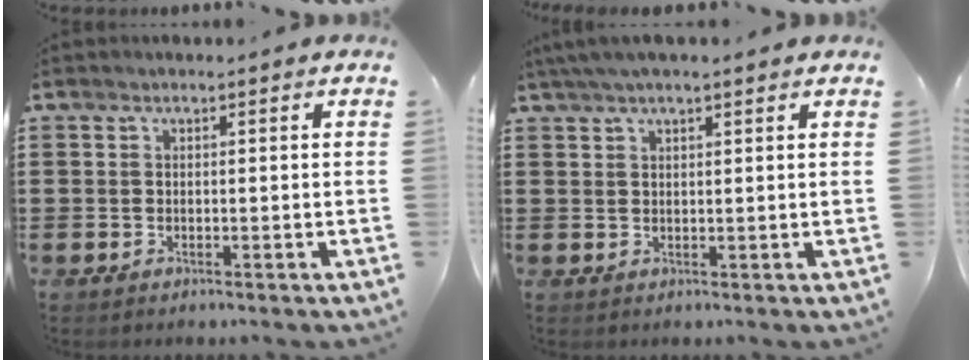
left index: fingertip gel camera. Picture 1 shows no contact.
{"total": 2.7, "force": [2.0, 0.4, 1.8], "torque": [-0.037, 0.004, 0.037]}